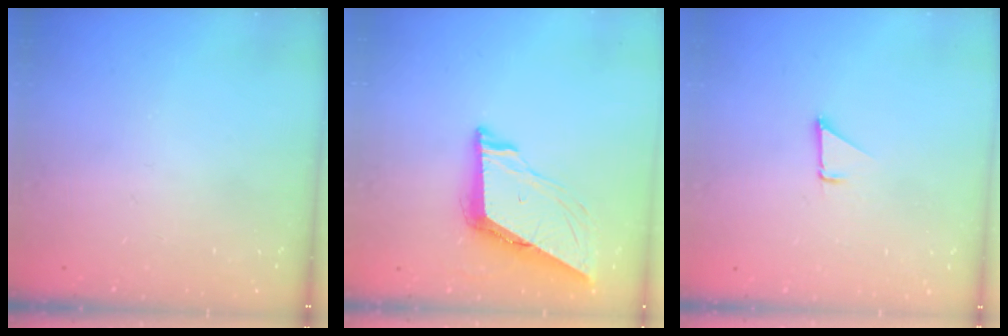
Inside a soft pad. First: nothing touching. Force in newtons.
{"total": 8.4, "press": 8.4, "slide": 0.9}
{"total": 1.3, "press": 1.3, "slide": 0.1}